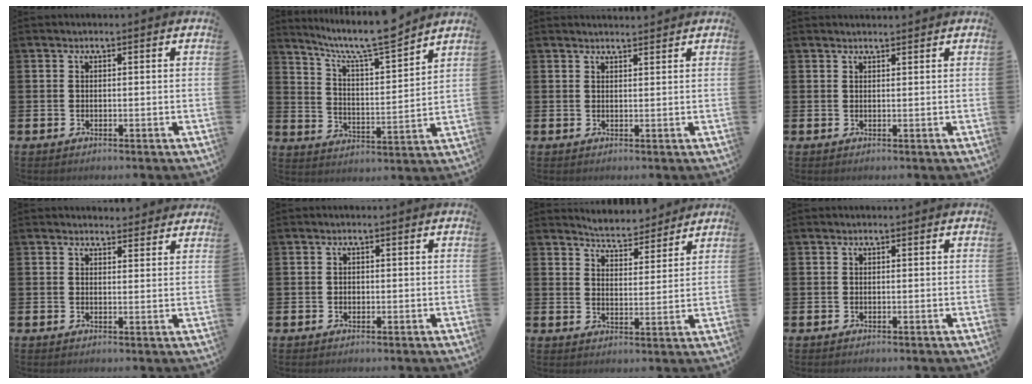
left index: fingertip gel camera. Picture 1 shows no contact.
{"total": 8.7, "force": [7.9, 0.8, 3.5], "torque": [-0.094, -0.059, 0.135]}
{"total": 1.7, "force": [1.7, 0.0, 0.0], "torque": [0.008, -0.012, 0.028]}
{"total": 1.0, "force": [1.0, 0.0, 0.1], "torque": [0.008, -0.005, 0.016]}
{"total": 2.7, "force": [2.6, 0.6, -0.2], "torque": [0.009, -0.015, 0.045]}
{"total": 0.7, "force": [-0.1, 0.6, 0.2], "torque": [-0.001, 0.004, -0.004]}
{"total": 4.9, "force": [4.9, 0.6, -0.3], "torque": [-0.009, -0.036, 0.086]}
{"total": 0.0}